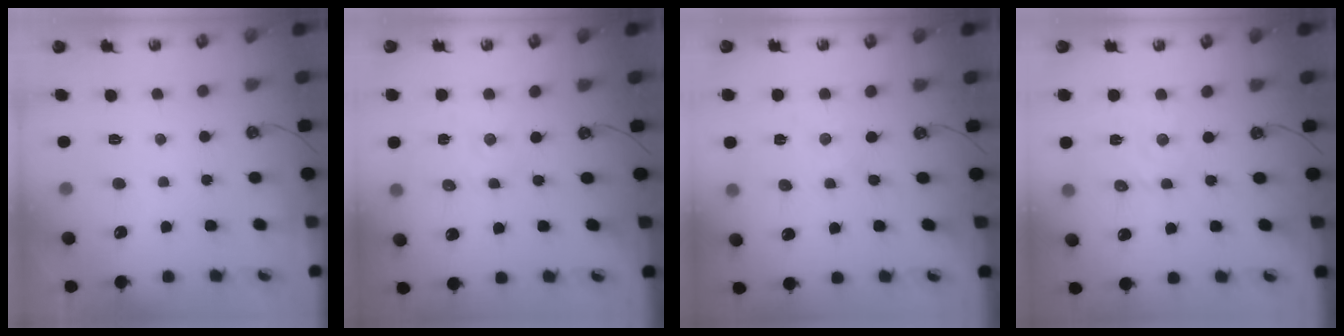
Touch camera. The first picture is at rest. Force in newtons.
{"total": 1.9, "press": 1.9, "slide": 0.3}
{"total": 0.0}
{"total": 3.3, "press": 3.3, "slide": 0.3}